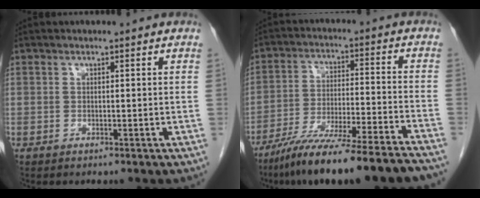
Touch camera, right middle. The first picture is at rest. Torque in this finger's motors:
{"motor_torque": [1.28, -0.85, 0.99, 0.21]}